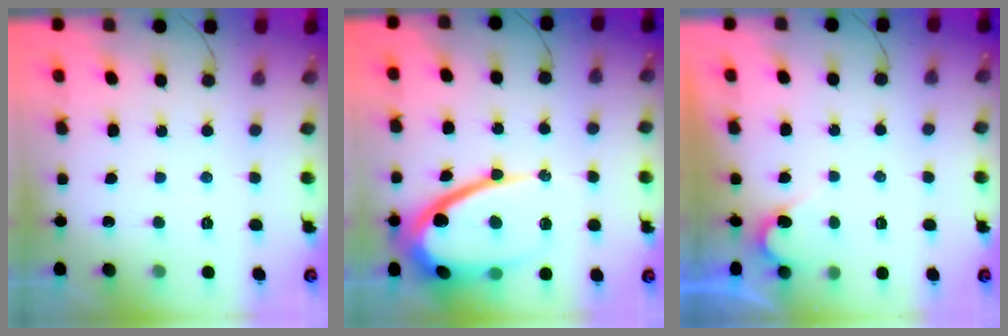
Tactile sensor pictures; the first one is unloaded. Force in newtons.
{"total": 18.7, "press": 18.6, "slide": 1.5}
{"total": 2.7, "press": 2.7, "slide": 0.2}